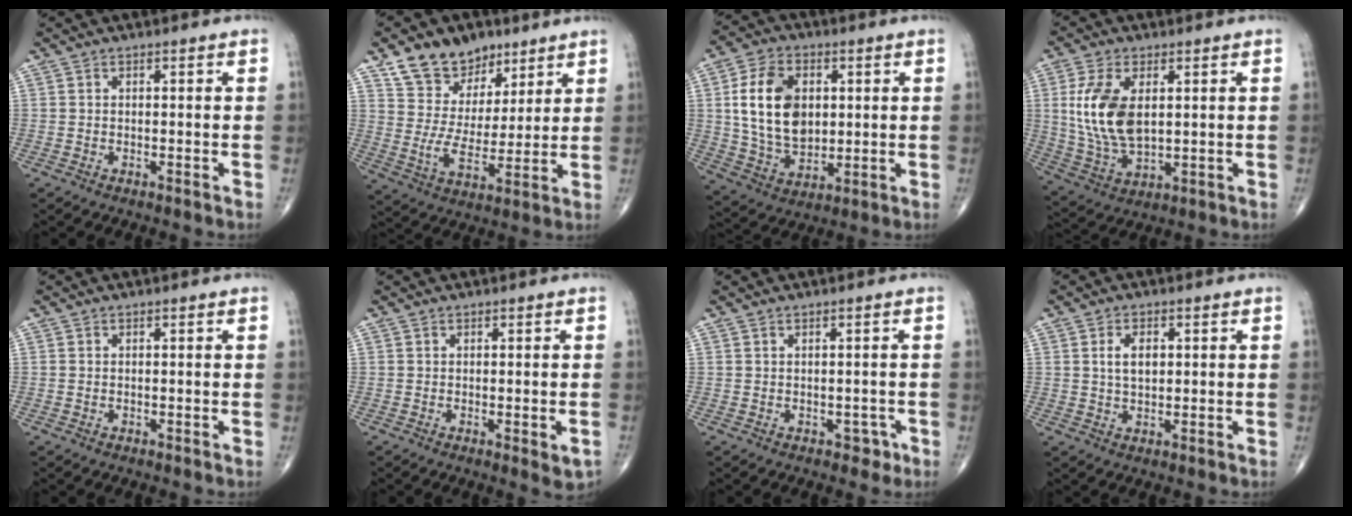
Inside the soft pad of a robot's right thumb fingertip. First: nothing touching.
{"total": 13.2, "force": [8.7, 8.5, 5.1], "torque": [-0.049, -0.048, 0.156]}
{"total": 15.3, "force": [2.6, 10.2, 11.1], "torque": [-0.175, -0.010, 0.053]}
{"total": 13.2, "force": [2.4, 7.2, 10.8], "torque": [-0.219, -0.013, 0.057]}
{"total": 0.0}
{"total": 3.1, "force": [-0.9, 1.0, 2.8], "torque": [-0.031, -0.006, -0.006]}
{"total": 2.0, "force": [-0.6, 1.6, 1.1], "torque": [0.000, 0.003, -0.005]}
{"total": 4.4, "force": [1.0, 2.6, 3.4], "torque": [-0.055, -0.002, 0.021]}